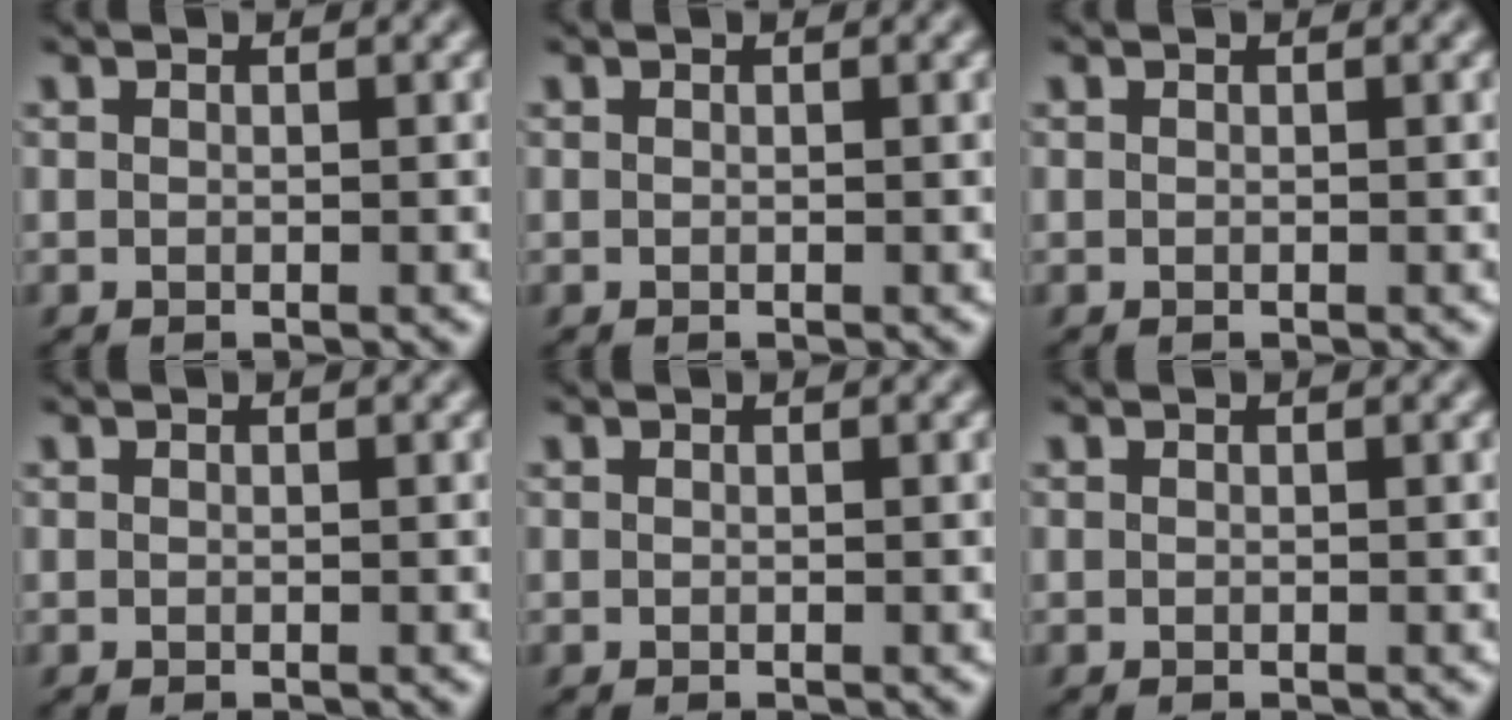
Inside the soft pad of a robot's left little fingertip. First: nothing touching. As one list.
[{"total": 0.0}, {"total": 0.0}, {"total": 0.0}, {"total": 0.0}, {"total": 0.0}]